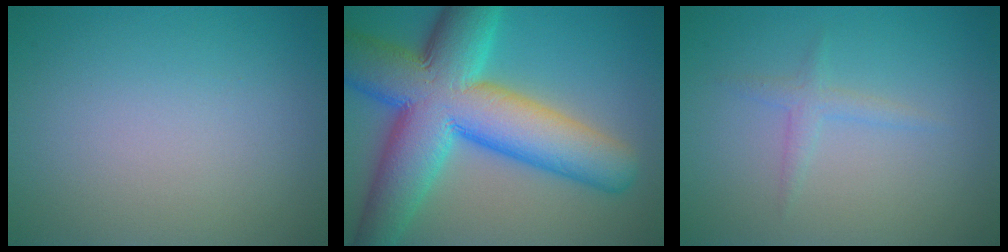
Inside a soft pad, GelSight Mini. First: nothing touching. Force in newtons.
{"total": 14.4, "press": 14.4, "slide": 0.3}
{"total": 0.7, "press": 0.6, "slide": 0.1}